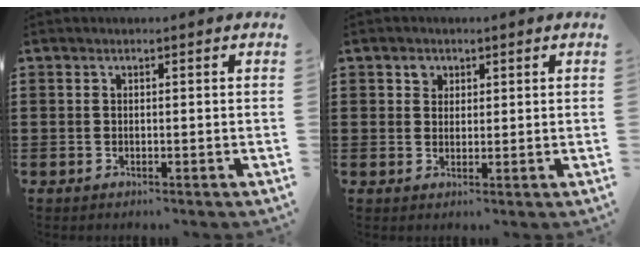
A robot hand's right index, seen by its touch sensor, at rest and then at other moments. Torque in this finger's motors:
{"motor_torque": [0.04, -0.04, 0.01, 0.02]}